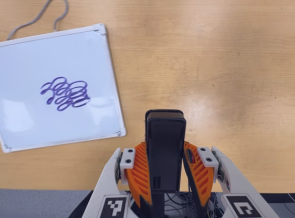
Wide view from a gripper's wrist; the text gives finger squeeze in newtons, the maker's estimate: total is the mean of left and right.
{"total": 4.3, "left": 2.8, "right": 5.8}